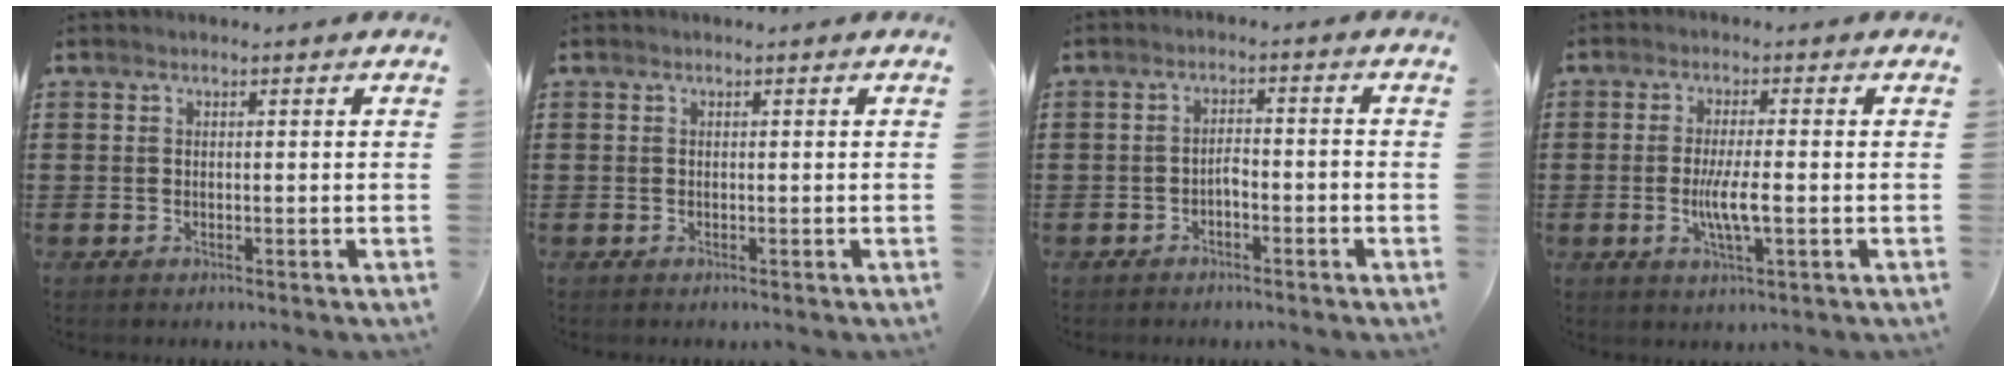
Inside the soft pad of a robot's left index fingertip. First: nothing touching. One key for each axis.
{"total": 0.0}
{"total": 2.2, "fx": -1.5, "fy": 0.5, "fz": 1.4, "tx": -0.031, "ty": 0.006, "tz": -0.033}
{"total": 5.3, "fx": -0.8, "fy": 0.8, "fz": 5.2, "tx": -0.103, "ty": -0.007, "tz": -0.018}